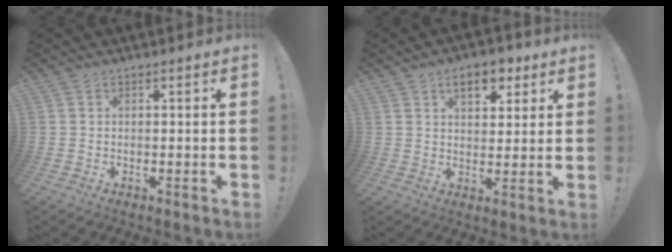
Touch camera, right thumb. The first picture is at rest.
{"total": 8.7, "force": [4.6, 5.0, 5.5], "torque": [-0.072, -0.011, 0.079]}